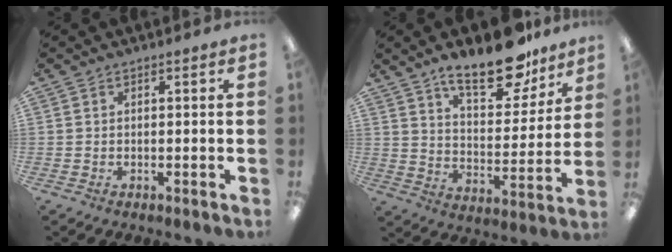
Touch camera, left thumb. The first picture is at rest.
{"total": 17.3, "force": [13.1, 6.8, 9.0], "torque": [-0.125, -0.083, 0.222]}